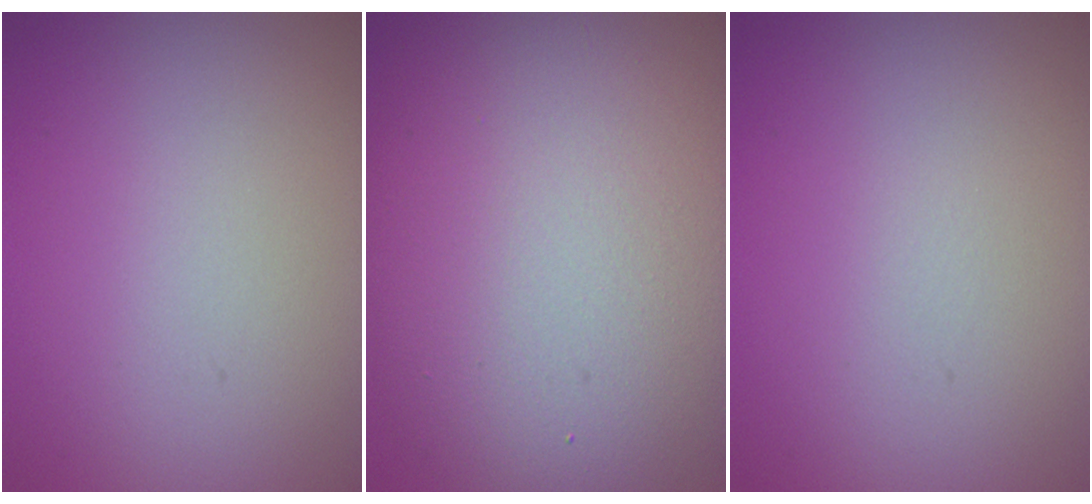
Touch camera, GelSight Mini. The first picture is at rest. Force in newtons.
{"total": 14.6, "press": 14.5, "slide": 1.1}
{"total": 0.0}